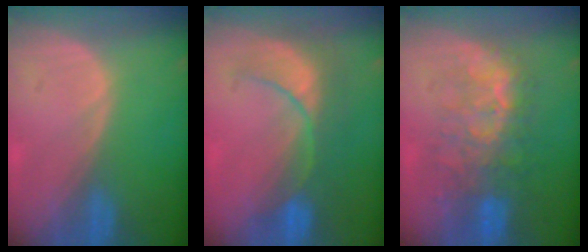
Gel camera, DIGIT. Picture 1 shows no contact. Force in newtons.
{"total": 8.4, "press": 8.1, "slide": 2.3}
{"total": 9.1, "press": 8.5, "slide": 3.1}